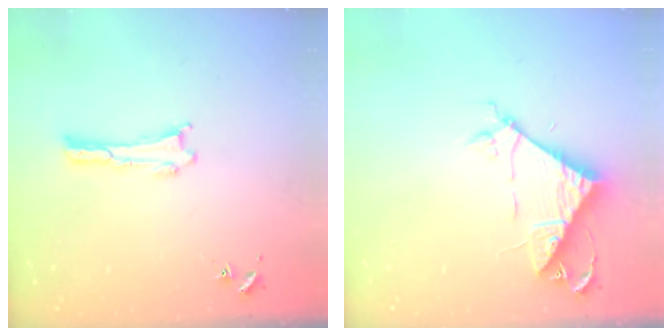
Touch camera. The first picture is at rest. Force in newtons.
{"total": 8.1, "press": 8.0, "slide": 0.7}